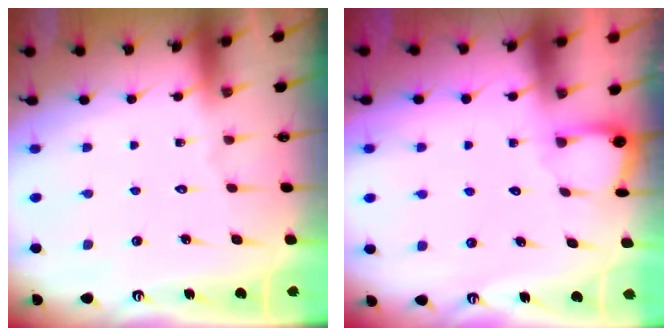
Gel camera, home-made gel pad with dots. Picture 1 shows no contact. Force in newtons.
{"total": 1.8, "press": 1.8, "slide": 0.1}